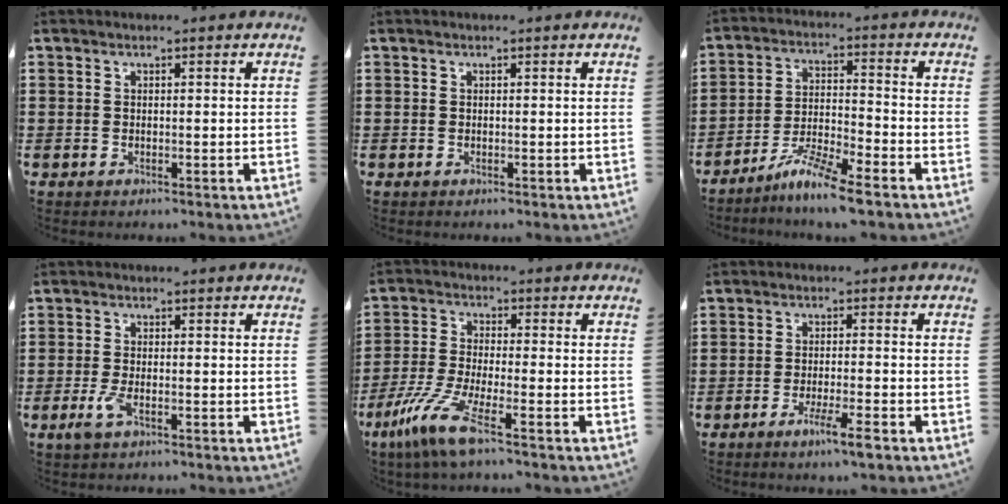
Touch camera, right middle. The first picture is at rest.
{"total": 0.0}
{"total": 7.3, "force": [-6.2, -0.3, 3.8], "torque": [-0.081, -0.011, -0.119]}
{"total": 2.9, "force": [-1.1, 0.9, 2.5], "torque": [-0.058, -0.004, -0.024]}
{"total": 8.2, "force": [-4.9, 1.2, 6.5], "torque": [-0.153, -0.019, -0.098]}
{"total": 4.4, "force": [-2.8, 0.2, 3.4], "torque": [-0.059, -0.008, -0.047]}